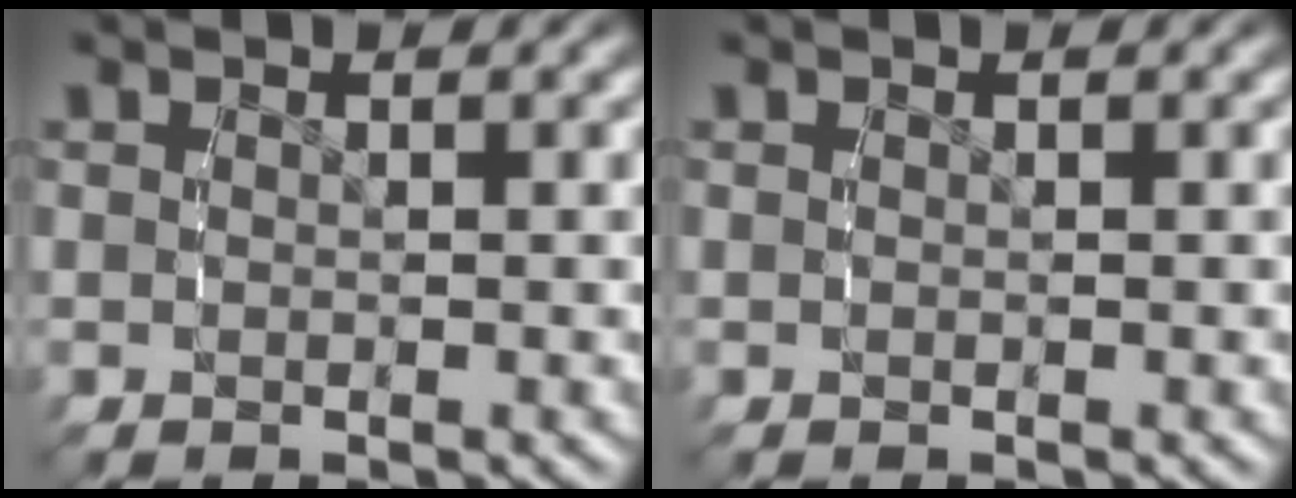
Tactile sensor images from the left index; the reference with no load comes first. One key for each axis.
{"total": 0.0}